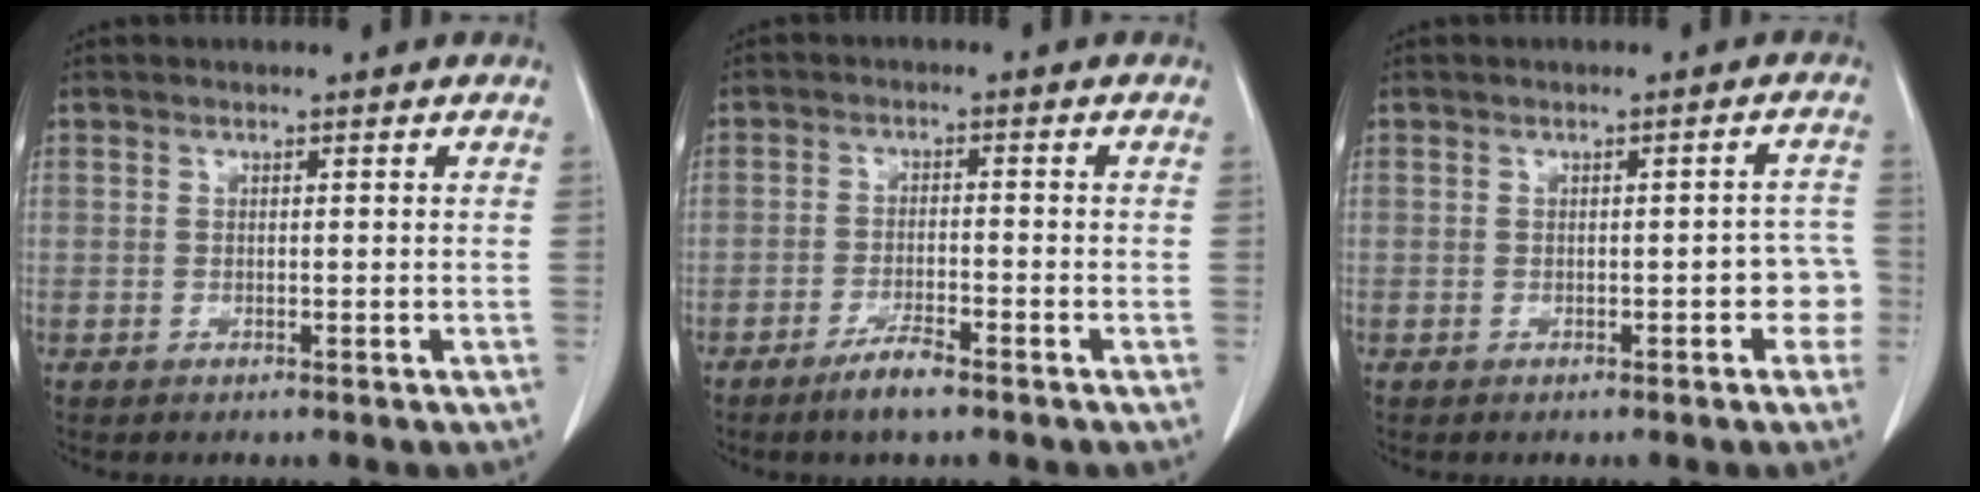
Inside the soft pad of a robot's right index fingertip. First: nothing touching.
{"total": 4.0, "force": [-3.0, 0.5, 2.7], "torque": [-0.054, -0.003, -0.055]}
{"total": 3.7, "force": [-1.1, 1.6, 3.2], "torque": [-0.022, 0.018, -0.012]}